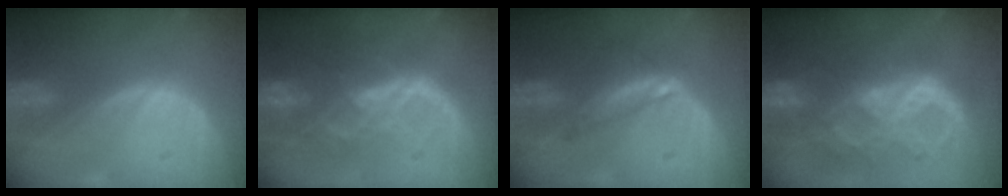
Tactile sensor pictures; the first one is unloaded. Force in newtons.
{"total": 8.4, "press": 7.6, "slide": 3.7}
{"total": 6.1, "press": 5.3, "slide": 3.0}
{"total": 10.7, "press": 9.0, "slide": 5.7}